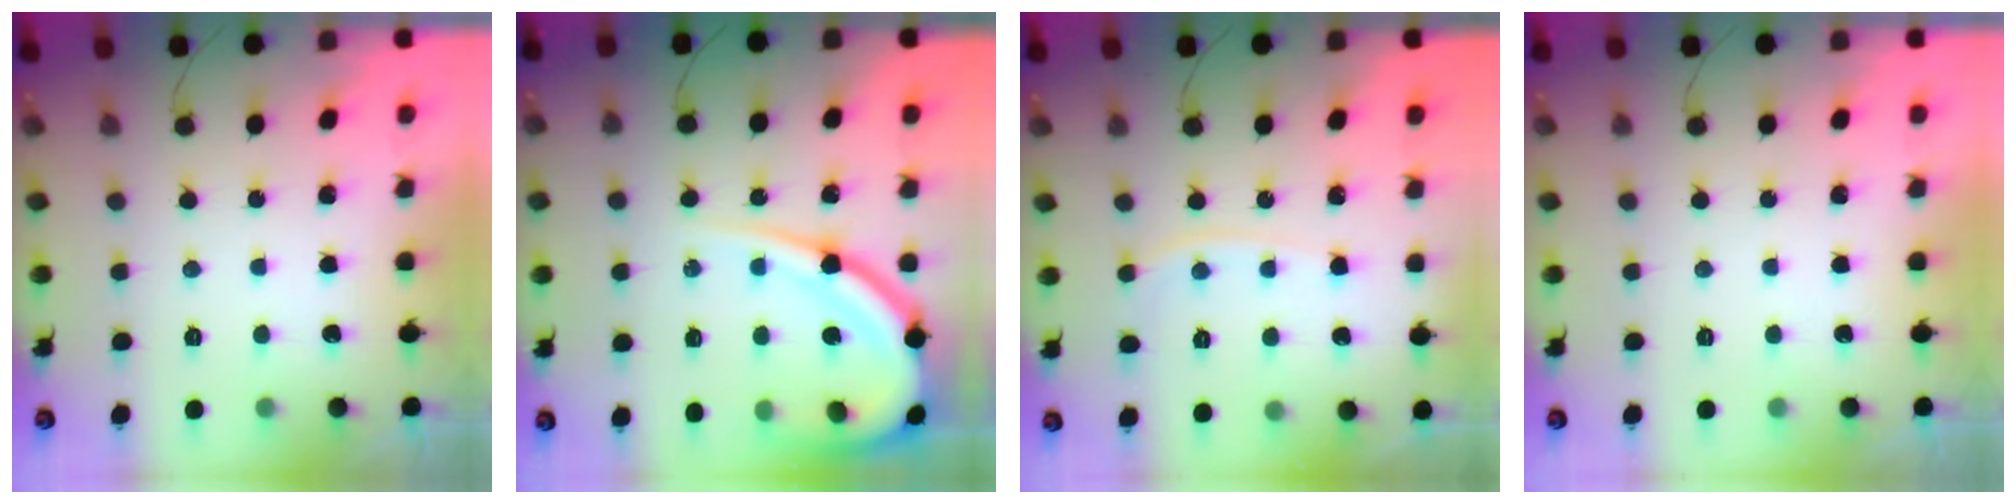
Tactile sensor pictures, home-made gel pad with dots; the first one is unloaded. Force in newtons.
{"total": 16.0, "press": 15.9, "slide": 1.8}
{"total": 5.6, "press": 5.6, "slide": 0.9}
{"total": 0.0}